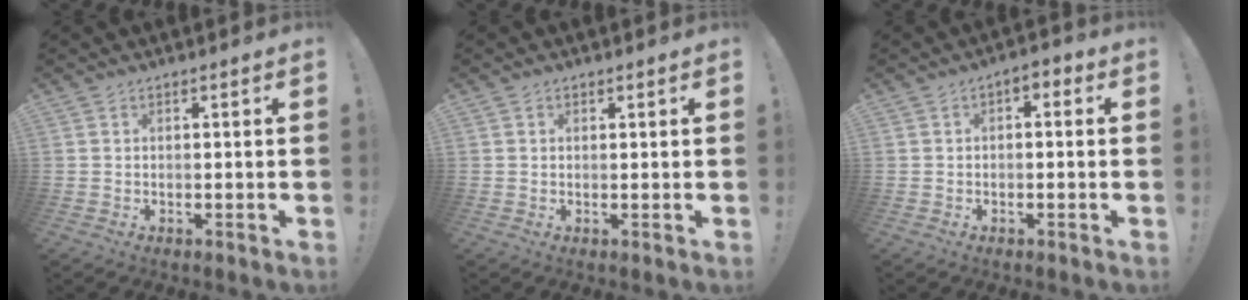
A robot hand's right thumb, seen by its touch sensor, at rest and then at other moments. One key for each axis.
{"total": 0.7, "fx": 0.5, "fy": 0.5, "fz": 0.0, "tx": 0.007, "ty": -0.003, "tz": 0.009}
{"total": 2.6, "fx": -0.9, "fy": 1.7, "fz": 1.7, "tx": -0.024, "ty": 0.010, "tz": -0.019}